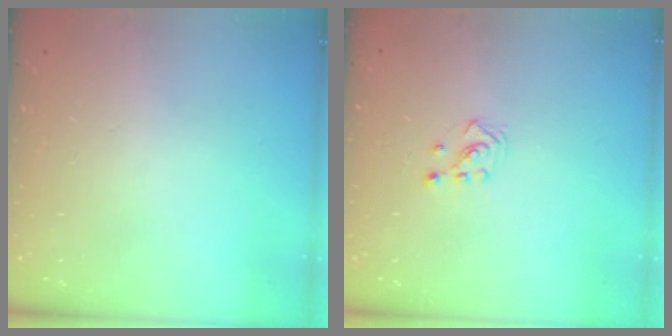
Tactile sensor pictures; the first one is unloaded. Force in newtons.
{"total": 2.5, "press": 2.4, "slide": 0.8}